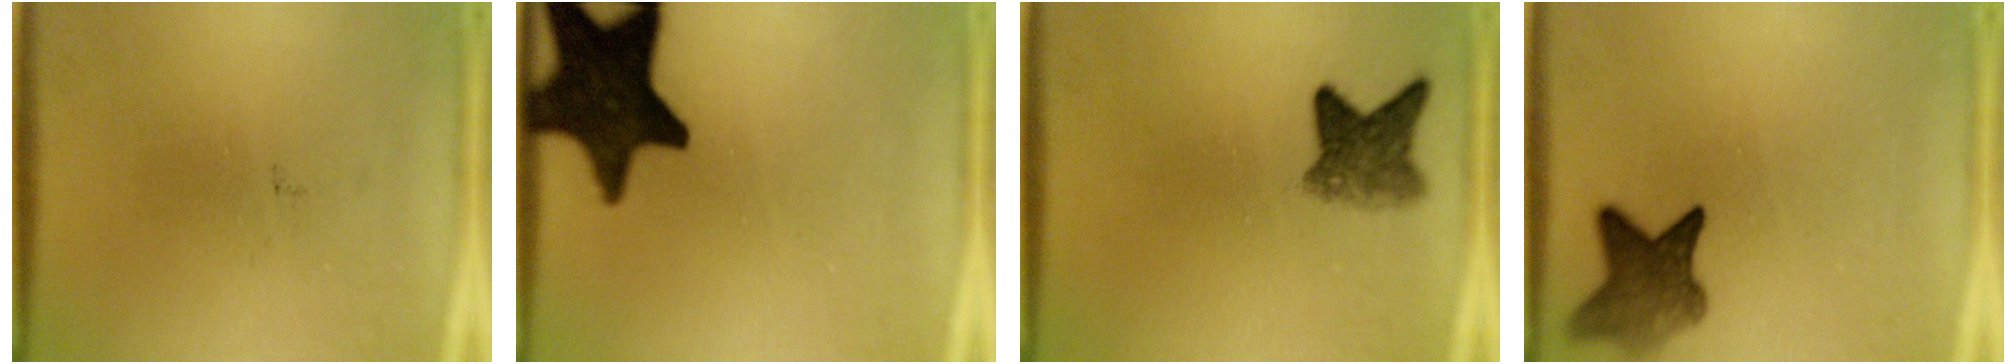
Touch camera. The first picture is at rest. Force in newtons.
{"total": 17.8}
{"total": 4.5}
{"total": 6.2}